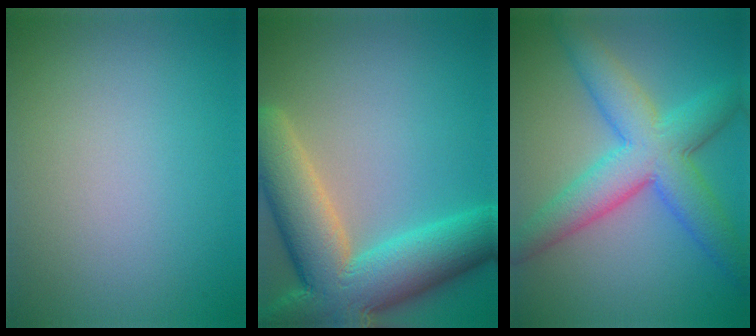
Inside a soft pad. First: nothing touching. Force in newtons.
{"total": 12.3, "press": 12.2, "slide": 1.1}
{"total": 7.9, "press": 7.9, "slide": 0.1}